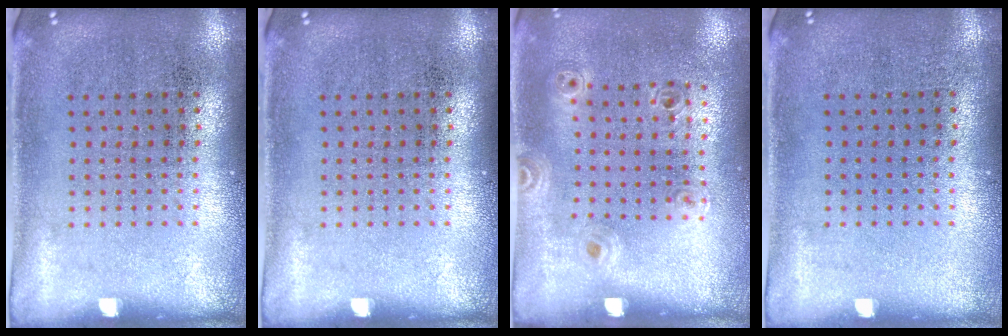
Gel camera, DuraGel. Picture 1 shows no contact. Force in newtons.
{"total": 0.0}
{"total": 1.0, "press": 1.0, "slide": 0.2}
{"total": 0.0}